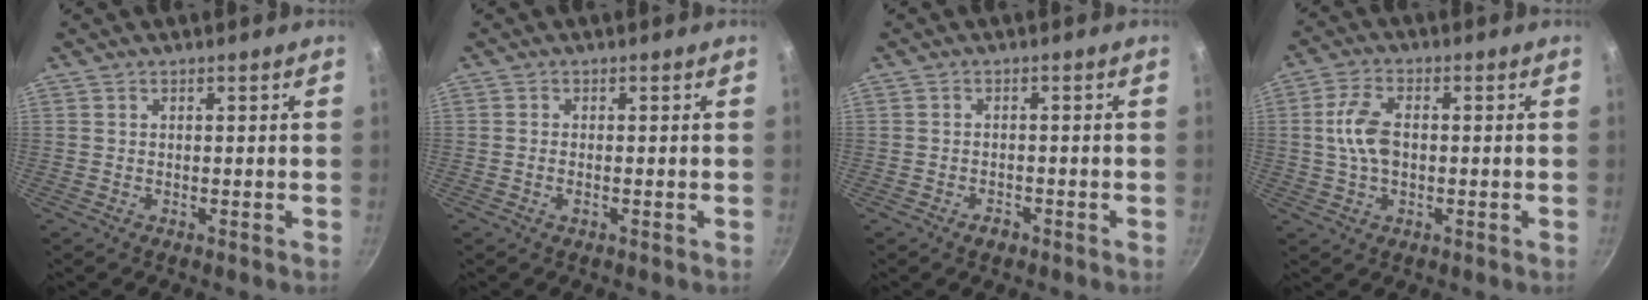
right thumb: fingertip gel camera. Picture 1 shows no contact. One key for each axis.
{"total": 1.2, "fx": -0.4, "fy": 0.5, "fz": 1.0, "tx": -0.027, "ty": 0.003, "tz": -0.010}
{"total": 2.2, "fx": -1.4, "fy": 1.3, "fz": 1.0, "tx": -0.012, "ty": 0.014, "tz": -0.020}
{"total": 7.5, "fx": 0.1, "fy": 4.4, "fz": 6.0, "tx": -0.116, "ty": 0.015, "tz": -0.003}